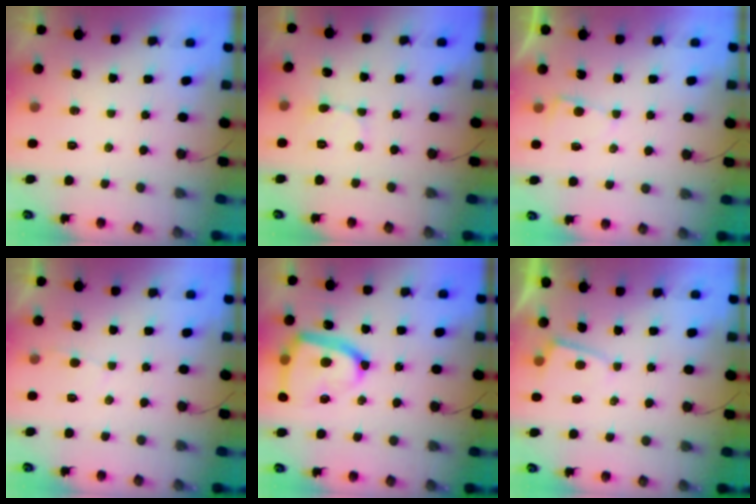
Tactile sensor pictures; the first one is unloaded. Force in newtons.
{"total": 3.7, "press": 3.7, "slide": 0.3}
{"total": 2.1, "press": 2.1, "slide": 0.3}
{"total": 2.0, "press": 2.0, "slide": 0.2}
{"total": 18.1, "press": 18.1, "slide": 1.7}
{"total": 2.0, "press": 2.0, "slide": 0.3}